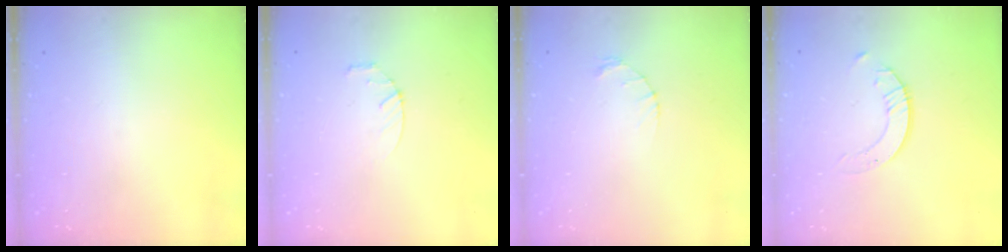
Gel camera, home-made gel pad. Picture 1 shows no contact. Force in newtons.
{"total": 2.8, "press": 2.8, "slide": 0.4}
{"total": 1.2, "press": 1.1, "slide": 0.2}
{"total": 2.0, "press": 2.0, "slide": 0.2}